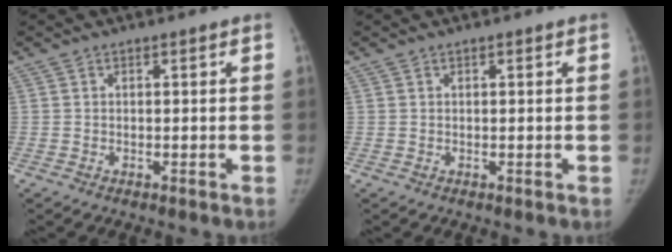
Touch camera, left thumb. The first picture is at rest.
{"total": 0.0}